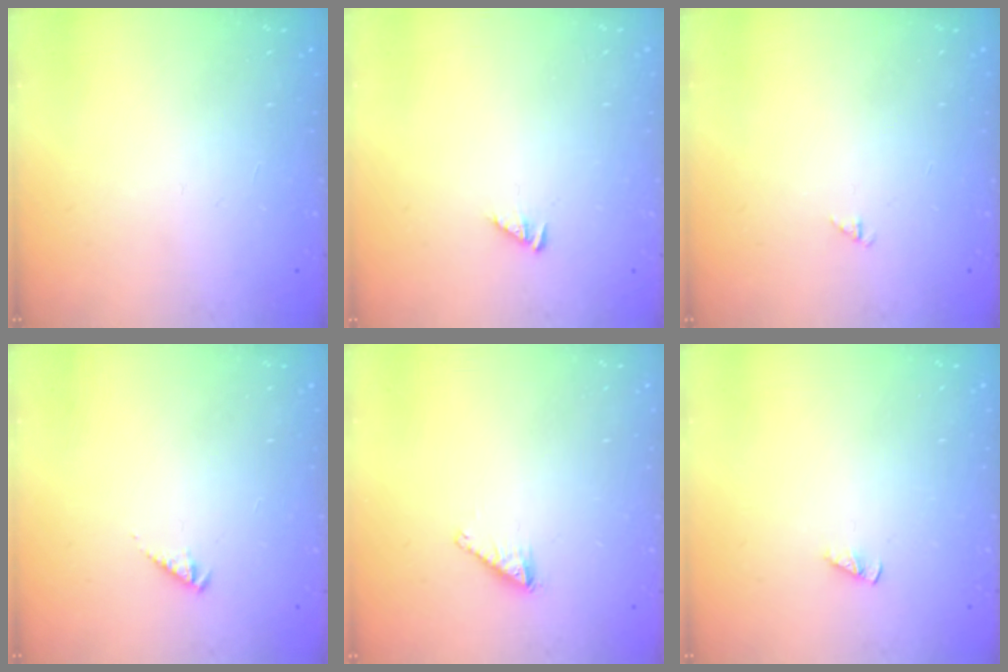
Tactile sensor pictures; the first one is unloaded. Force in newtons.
{"total": 2.5, "press": 2.5, "slide": 0.4}
{"total": 1.3, "press": 1.2, "slide": 0.3}
{"total": 1.8, "press": 1.7, "slide": 0.4}
{"total": 1.8, "press": 1.7, "slide": 0.1}
{"total": 1.3, "press": 1.3, "slide": 0.2}